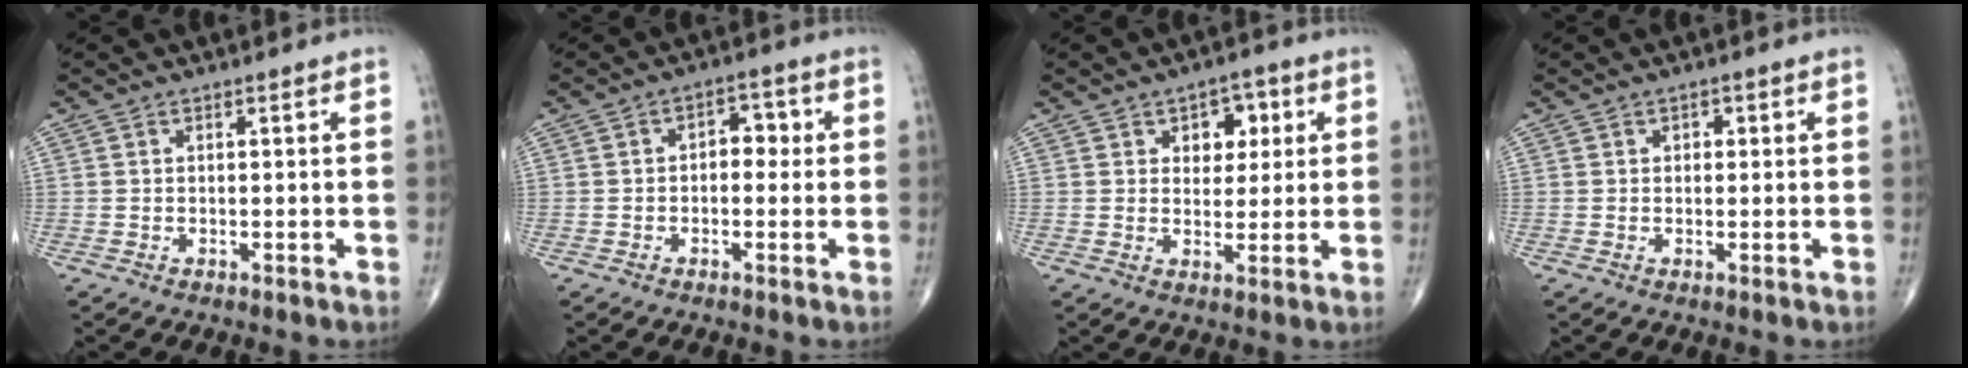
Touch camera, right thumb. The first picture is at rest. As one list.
[{"total": 4.3, "force": [0.2, 2.9, 3.2], "torque": [-0.020, 0.016, -0.007]}, {"total": 6.1, "force": [2.2, 4.2, 3.9], "torque": [-0.016, -0.007, 0.027]}, {"total": 1.3, "force": [0.4, 1.0, 0.7], "torque": [0.000, 0.001, 0.002]}]